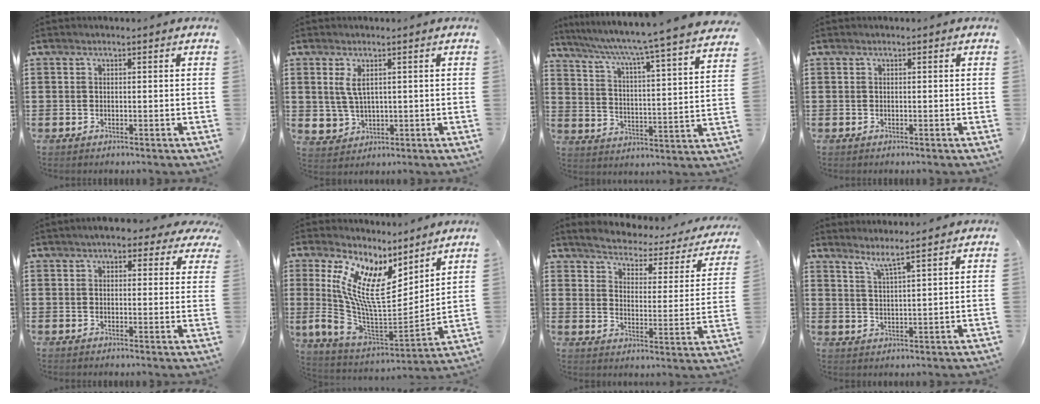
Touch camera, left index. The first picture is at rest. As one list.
[{"total": 3.4, "force": [1.4, 2.0, 2.4], "torque": [-0.054, 0.007, 0.025]}, {"total": 5.3, "force": [4.4, -1.3, 2.7], "torque": [-0.071, -0.054, 0.061]}, {"total": 0.0}, {"total": 2.9, "force": [2.1, 1.4, 1.5], "torque": [-0.022, -0.002, 0.032]}, {"total": 12.2, "force": [6.8, 4.1, 9.2], "torque": [-0.221, -0.055, 0.120]}, {"total": 2.8, "force": [2.7, 0.3, 0.7], "torque": [-0.035, -0.026, 0.036]}, {"total": 3.5, "force": [3.1, -0.8, 1.6], "torque": [-0.041, -0.013, 0.052]}]